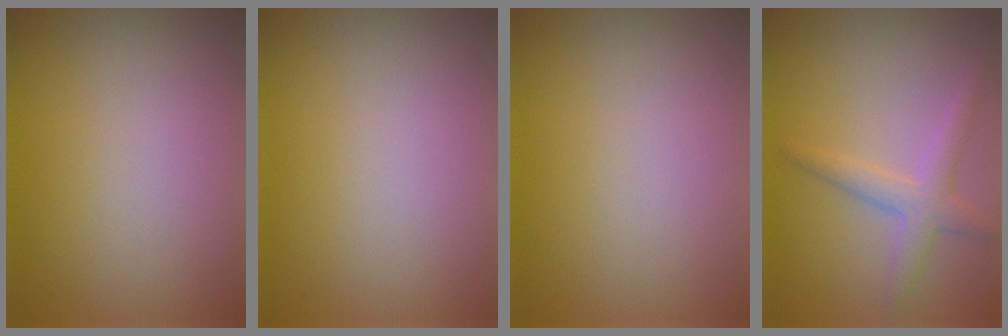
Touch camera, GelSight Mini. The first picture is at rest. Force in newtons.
{"total": 0.0}
{"total": 0.0}
{"total": 2.7, "press": 2.7, "slide": 0.2}